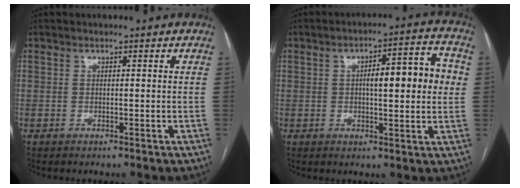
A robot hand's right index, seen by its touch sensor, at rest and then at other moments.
{"total": 10.4, "force": [1.2, 2.3, 10.1], "torque": [-0.140, 0.029, 0.018]}